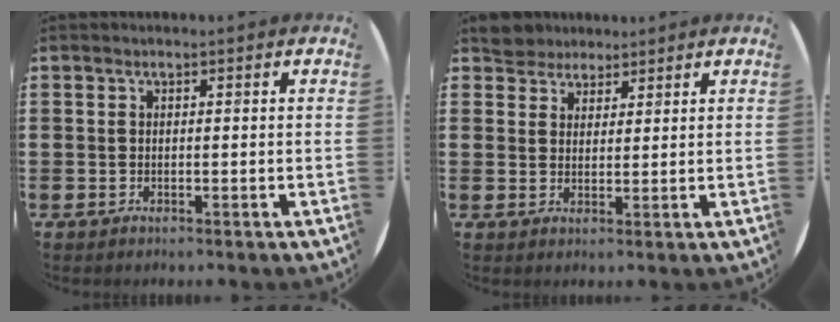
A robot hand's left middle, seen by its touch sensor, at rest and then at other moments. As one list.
[{"total": 4.0, "force": [3.7, 1.5, -0.2], "torque": [-0.009, -0.001, 0.073]}]